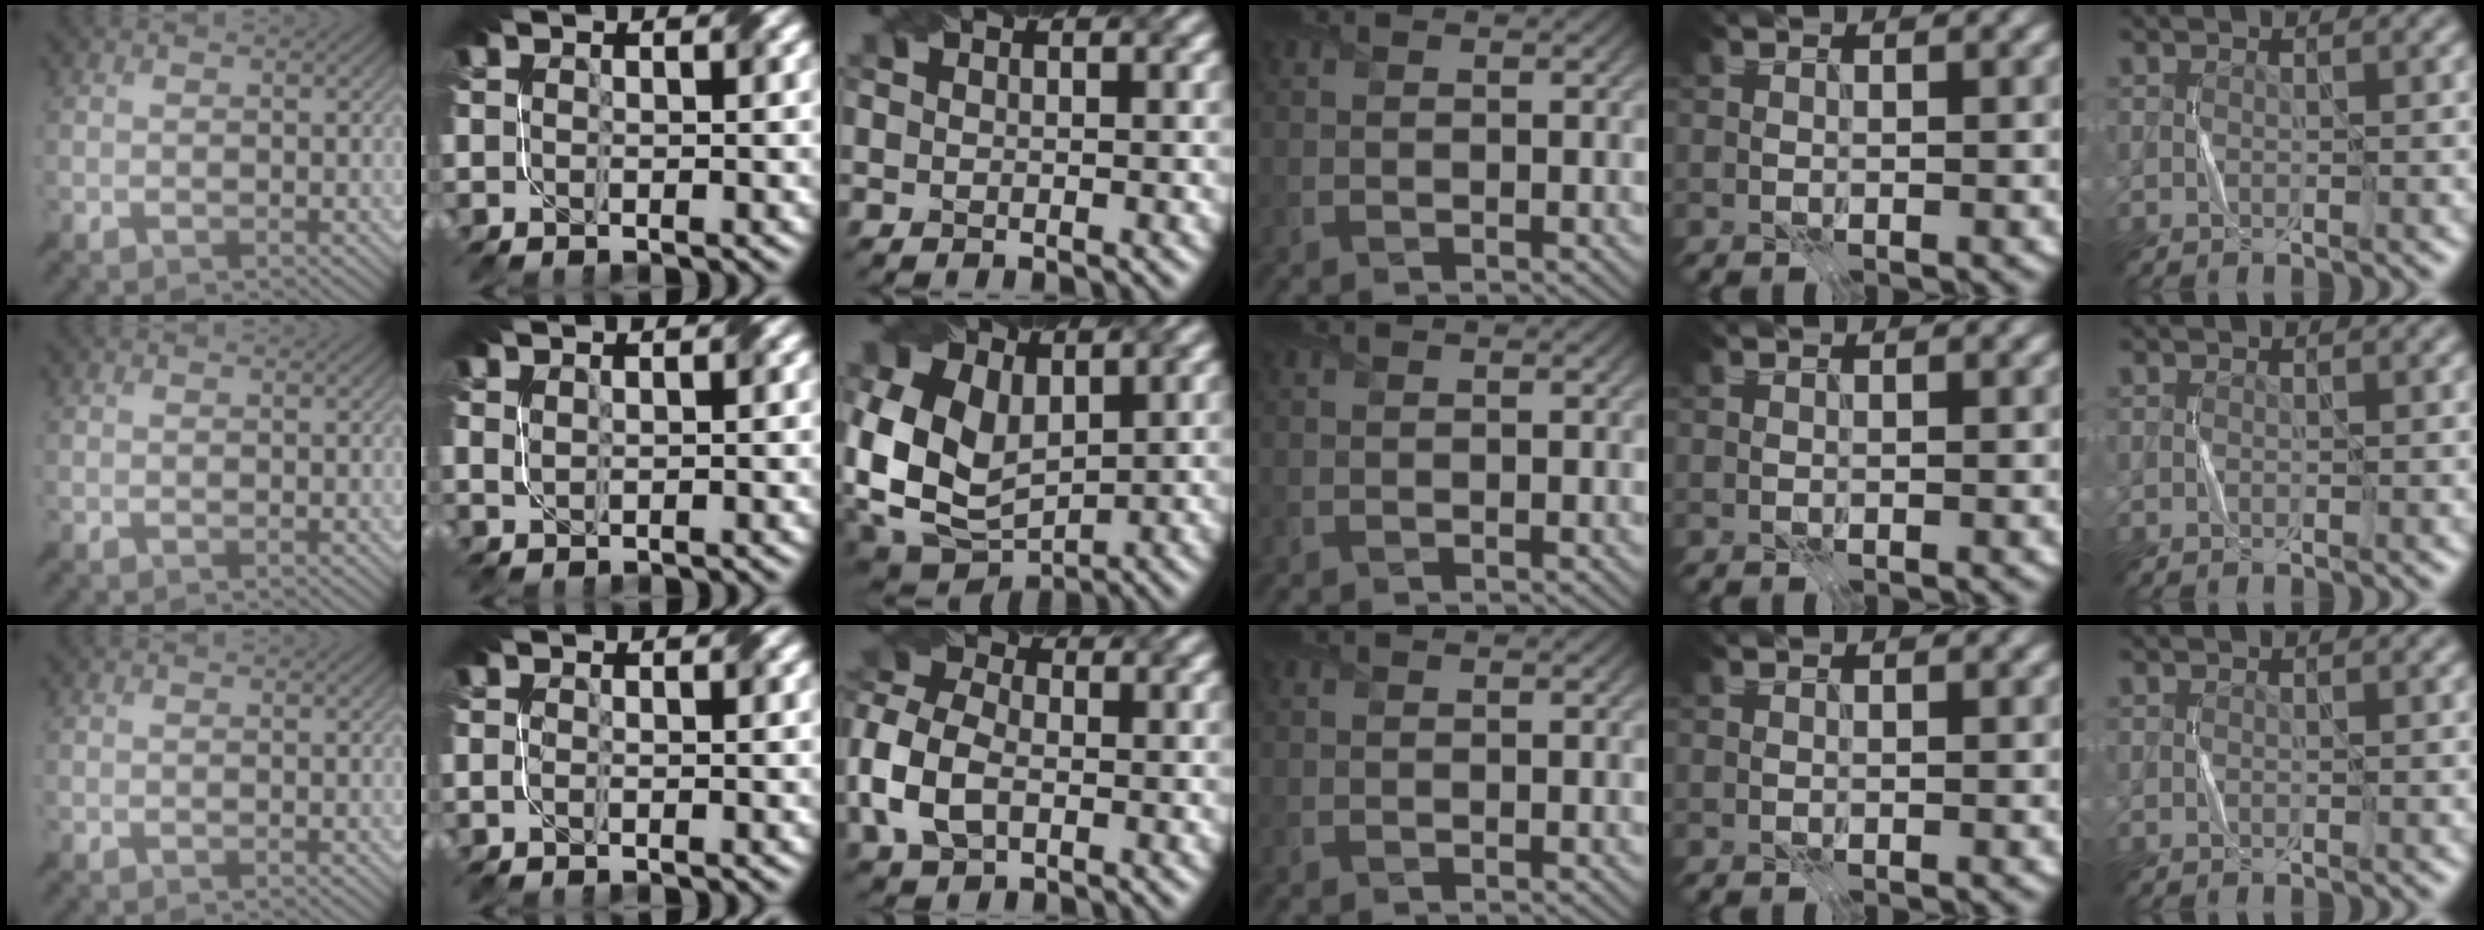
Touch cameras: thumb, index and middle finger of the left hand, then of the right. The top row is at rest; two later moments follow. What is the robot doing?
{"motion": "fold", "object": "coffee filter"}